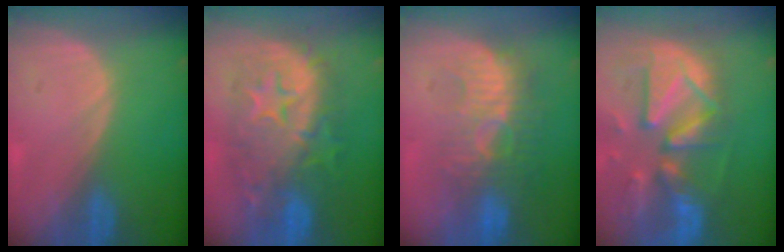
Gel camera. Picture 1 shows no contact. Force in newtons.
{"total": 12.0, "press": 11.9, "slide": 1.2}
{"total": 9.3, "press": 8.8, "slide": 2.9}
{"total": 13.1, "press": 11.4, "slide": 6.6}